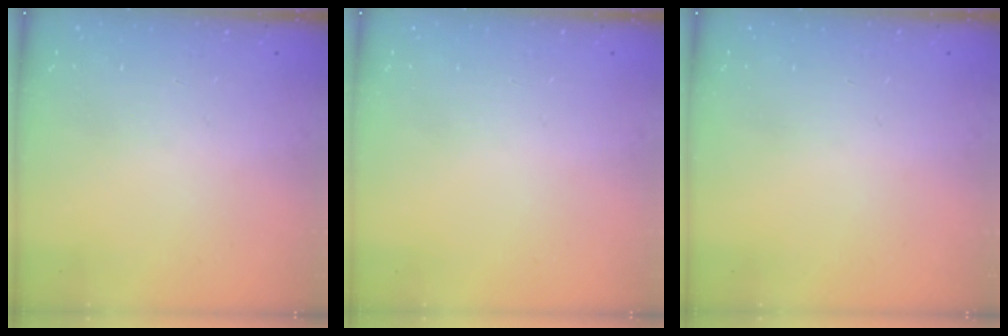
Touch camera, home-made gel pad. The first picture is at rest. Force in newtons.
{"total": 0.0}
{"total": 0.0}